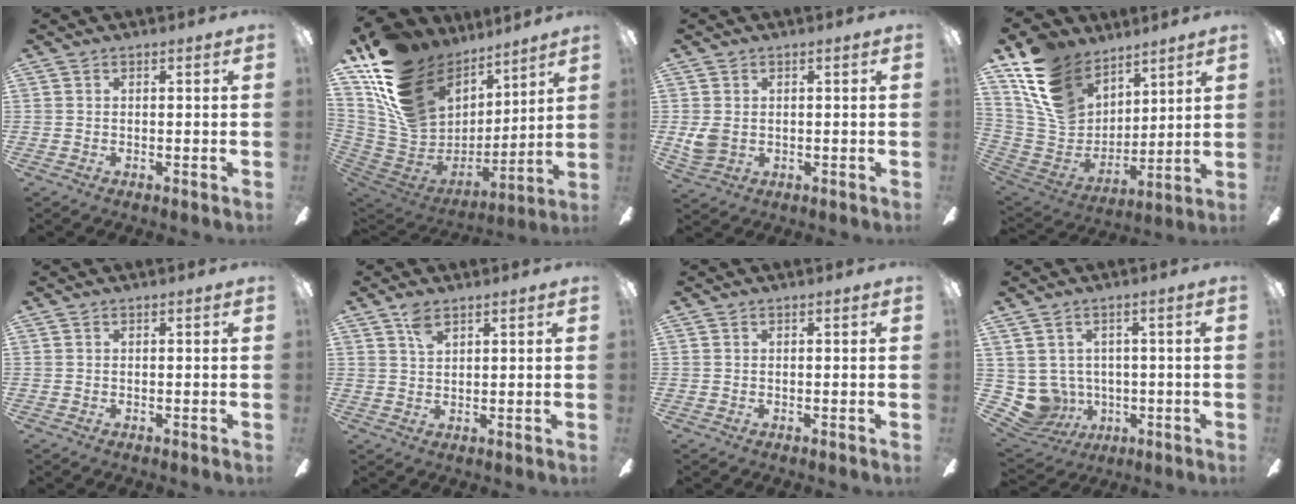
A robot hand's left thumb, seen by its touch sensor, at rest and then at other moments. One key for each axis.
{"total": 22.6, "fx": 13.2, "fy": 15.1, "fz": 10.4, "tx": -0.208, "ty": -0.080, "tz": 0.264}
{"total": 3.8, "fx": 0.8, "fy": 3.0, "fz": 2.1, "tx": -0.039, "ty": 0.001, "tz": 0.015}
{"total": 18.4, "fx": 11.1, "fy": 12.3, "fz": 8.1, "tx": -0.185, "ty": -0.056, "tz": 0.215}
{"total": 0.0}
{"total": 3.6, "fx": 2.5, "fy": 1.5, "fz": 2.1, "tx": -0.040, "ty": -0.002, "tz": 0.045}
{"total": 0.0}
{"total": 7.1, "fx": 0.7, "fy": 6.9, "fz": 1.5, "tx": -0.086, "ty": -0.013, "tz": 0.021}